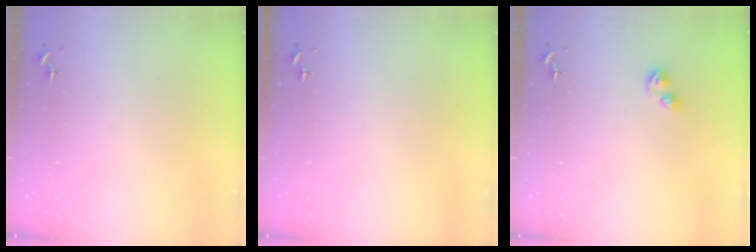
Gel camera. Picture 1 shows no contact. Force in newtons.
{"total": 0.0}
{"total": 5.1, "press": 5.0, "slide": 0.8}